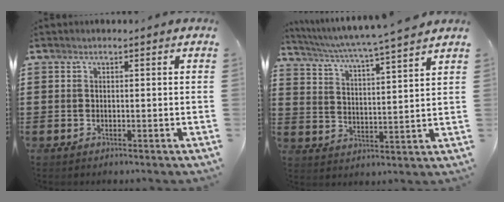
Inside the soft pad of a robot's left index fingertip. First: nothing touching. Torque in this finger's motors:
{"motor_torque": [1.45, -0.69, 0.26, 0.10]}